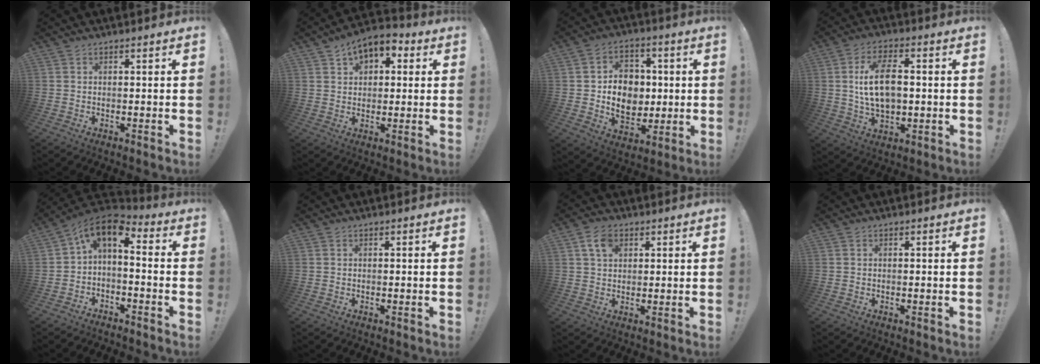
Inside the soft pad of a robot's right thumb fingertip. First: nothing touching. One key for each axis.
{"total": 7.4, "fx": 4.0, "fy": 4.8, "fz": 4.0, "tx": -0.055, "ty": -0.016, "tz": 0.074}
{"total": 13.3, "fx": 0.3, "fy": 10.9, "fz": 7.7, "tx": -0.126, "ty": -0.003, "tz": 0.012}
{"total": 13.6, "fx": 1.0, "fy": 8.0, "fz": 11.0, "tx": -0.193, "ty": 0.005, "tz": 0.018}
{"total": 5.7, "fx": 0.8, "fy": 2.8, "fz": 4.9, "tx": -0.083, "ty": -0.009, "tz": 0.019}
{"total": 0.0}
{"total": 5.9, "fx": 2.6, "fy": 3.8, "fz": 3.6, "tx": -0.064, "ty": 0.002, "tz": 0.050}
{"total": 0.0}